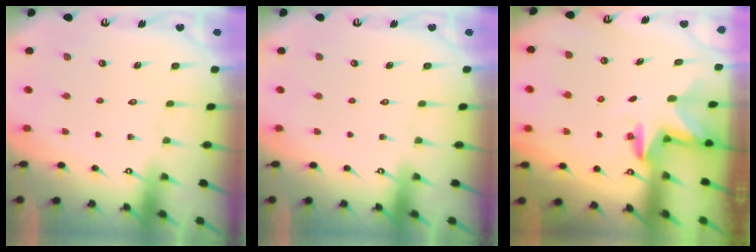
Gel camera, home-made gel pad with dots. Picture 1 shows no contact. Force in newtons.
{"total": 0.0}
{"total": 2.9, "press": 2.9, "slide": 0.2}